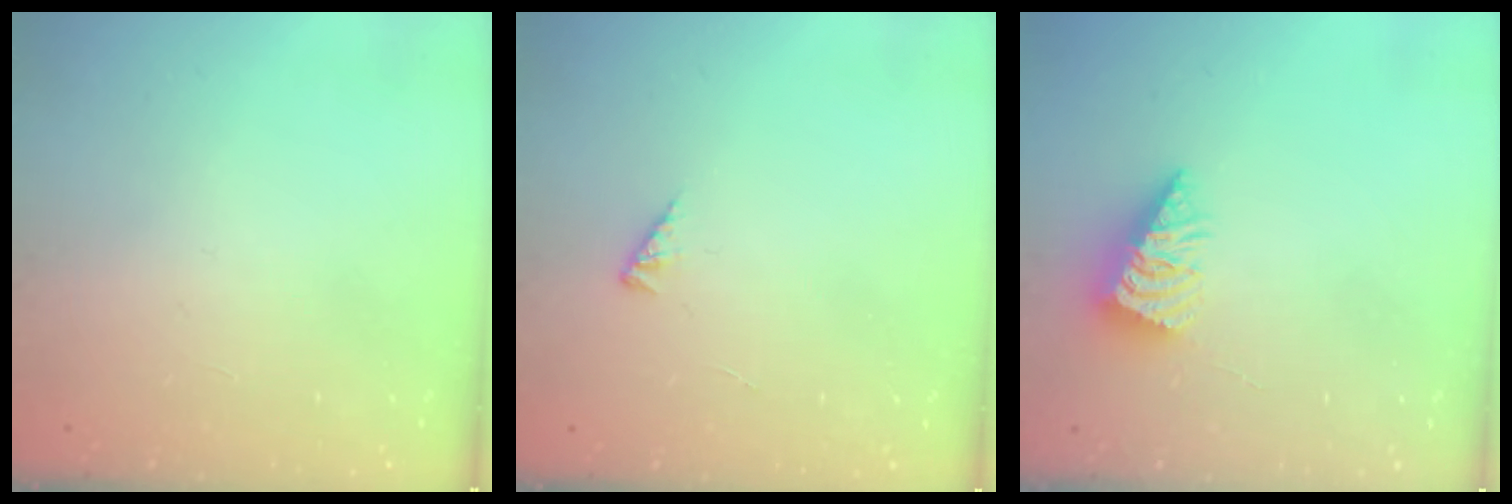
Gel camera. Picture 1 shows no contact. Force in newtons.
{"total": 1.4, "press": 1.3, "slide": 0.3}
{"total": 3.9, "press": 3.9, "slide": 0.2}